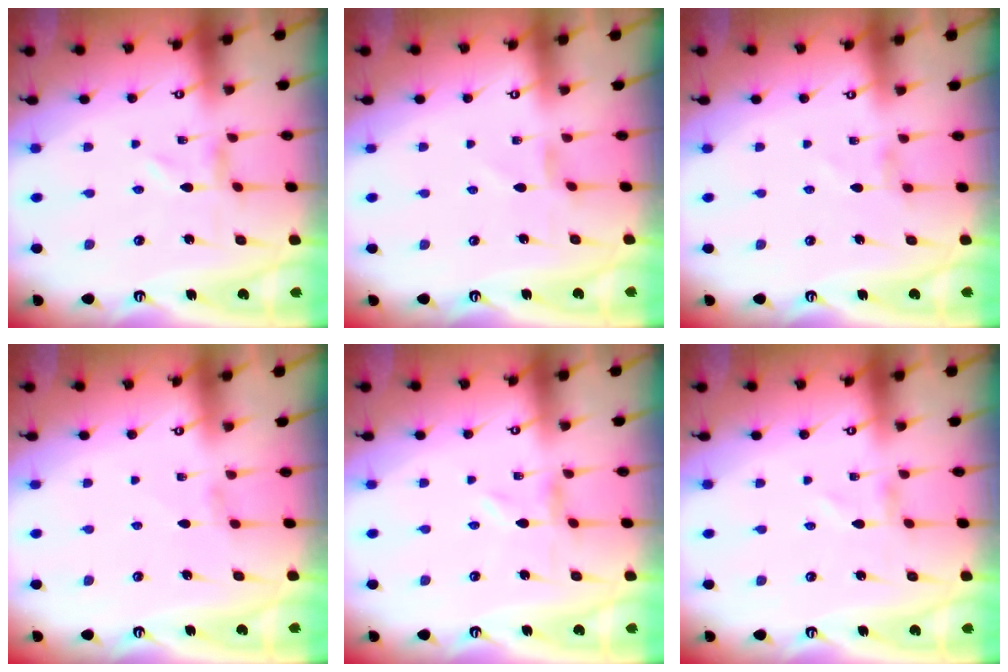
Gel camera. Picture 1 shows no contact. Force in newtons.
{"total": 1.7, "press": 1.7, "slide": 0.4}
{"total": 1.6, "press": 1.5, "slide": 0.3}
{"total": 0.7, "press": 0.6, "slide": 0.3}
{"total": 0.0}
{"total": 0.6, "press": 0.6, "slide": 0.1}